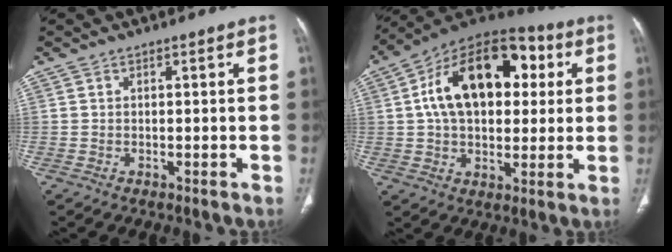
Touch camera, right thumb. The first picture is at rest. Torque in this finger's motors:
{"motor_torque": [1.64, 3.36, 1.08, -0.85, 0.28]}